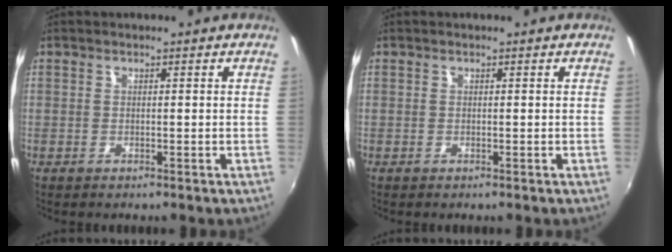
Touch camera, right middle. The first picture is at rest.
{"total": 0.0}